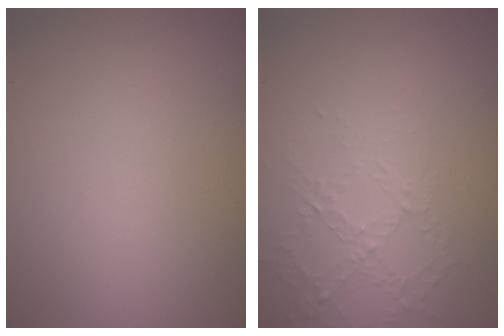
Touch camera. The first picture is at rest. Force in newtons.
{"total": 1.4, "press": 0.8, "slide": 1.2}